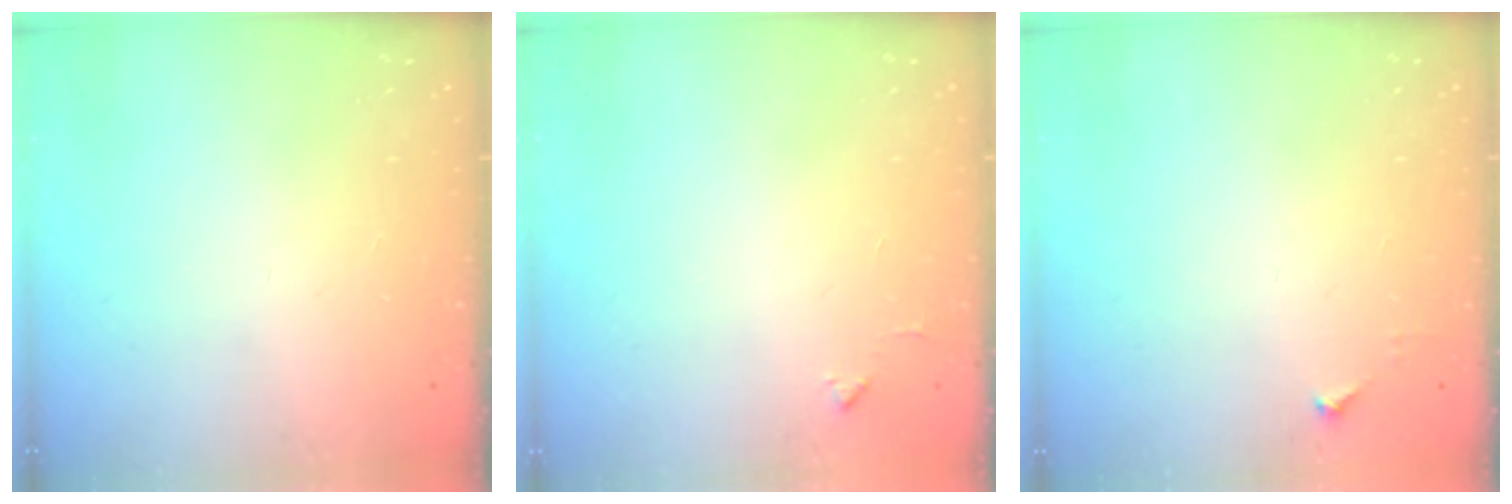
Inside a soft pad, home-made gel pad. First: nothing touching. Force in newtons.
{"total": 3.7, "press": 3.7, "slide": 0.5}
{"total": 3.4, "press": 3.4, "slide": 0.4}